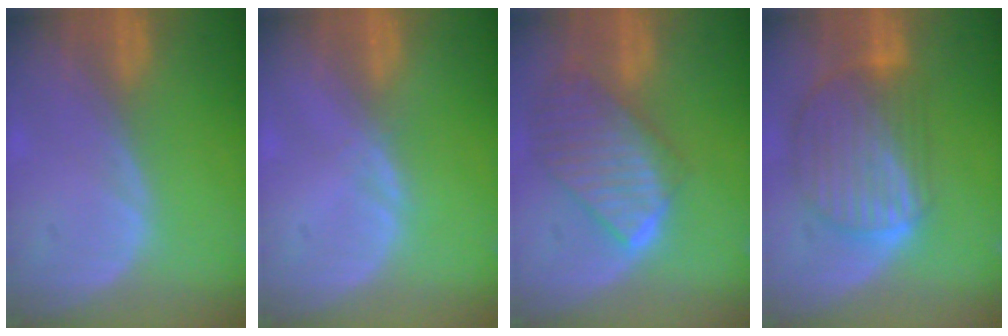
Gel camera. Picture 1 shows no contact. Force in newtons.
{"total": 0.6, "press": 0.6, "slide": 0.1}
{"total": 9.7, "press": 8.4, "slide": 4.9}
{"total": 10.0, "press": 8.6, "slide": 5.2}